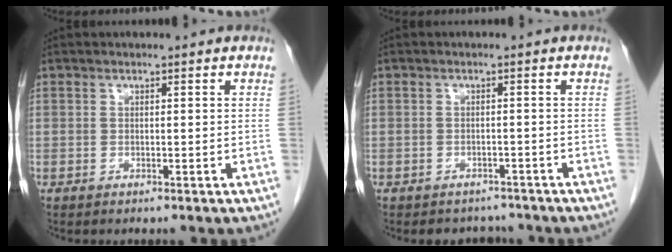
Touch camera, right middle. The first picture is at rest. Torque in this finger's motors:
{"motor_torque": [0.01, 0.00, 0.00, 0.01]}